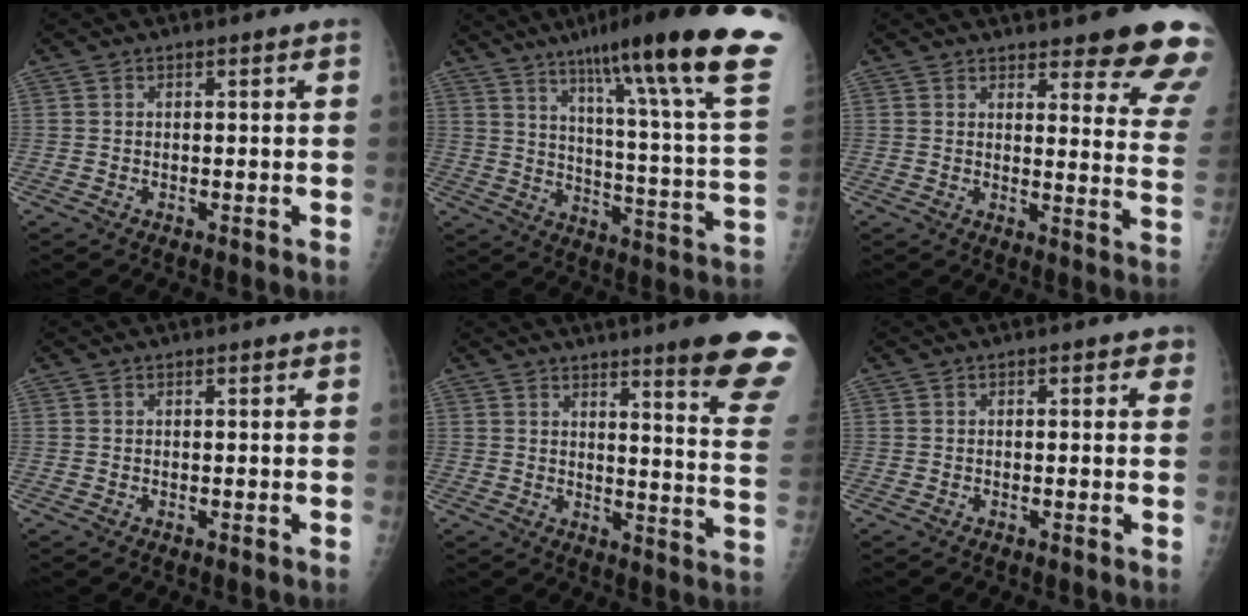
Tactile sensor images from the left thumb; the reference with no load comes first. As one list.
[{"total": 29.1, "force": [18.7, 2.0, 22.2], "torque": [-0.294, -0.074, 0.267]}, {"total": 16.1, "force": [12.4, 3.9, 9.5], "torque": [-0.079, -0.073, 0.133]}, {"total": 0.0}, {"total": 16.3, "force": [11.5, 0.6, 11.5], "torque": [-0.117, -0.078, 0.137]}, {"total": 2.3, "force": [0.8, 1.2, 1.8], "torque": [-0.009, 0.003, 0.003]}]